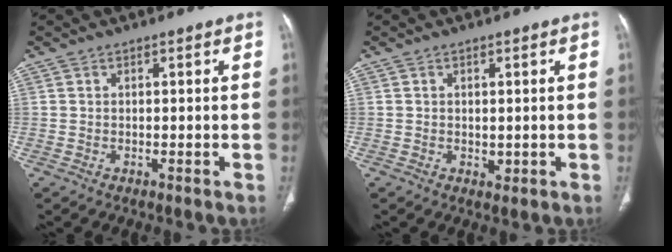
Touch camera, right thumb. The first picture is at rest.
{"total": 1.2, "force": [0.2, 0.9, 0.7], "torque": [-0.008, -0.003, 0.006]}